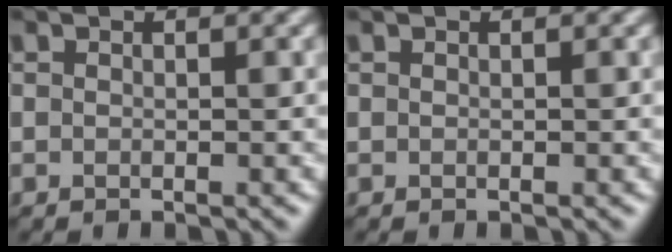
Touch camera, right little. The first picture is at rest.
{"total": 0.0}